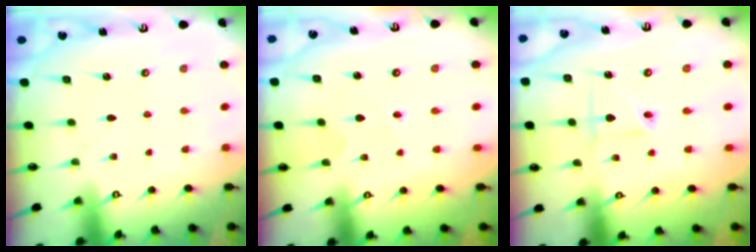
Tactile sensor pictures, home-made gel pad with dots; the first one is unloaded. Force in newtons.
{"total": 3.4, "press": 3.4, "slide": 0.3}
{"total": 4.1, "press": 4.1, "slide": 0.3}